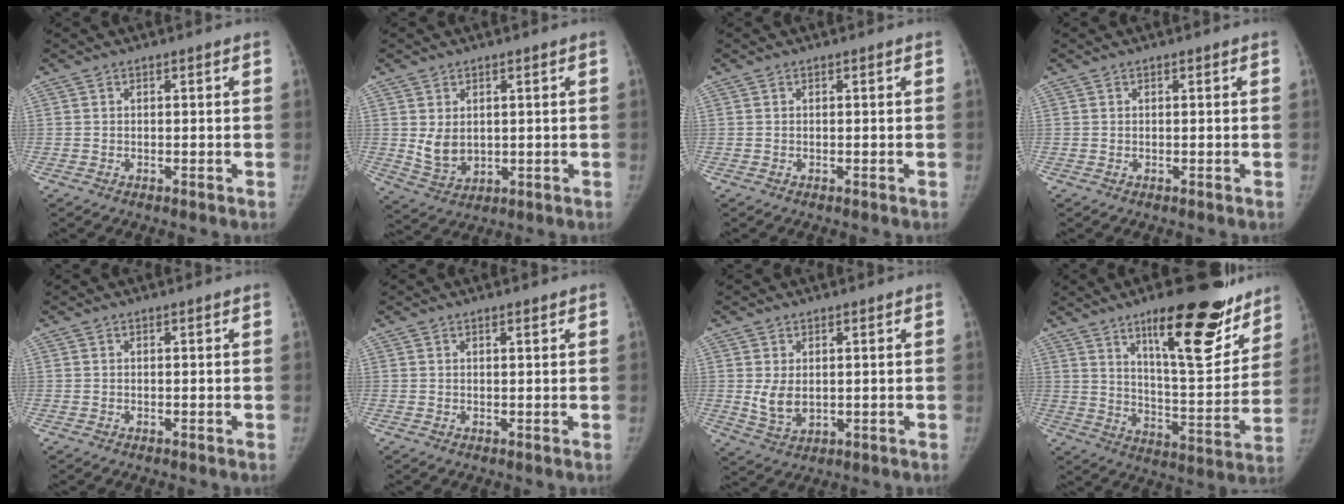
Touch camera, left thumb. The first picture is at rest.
{"total": 5.5, "force": [0.9, 4.0, 3.6], "torque": [-0.052, -0.019, 0.034]}
{"total": 0.0}
{"total": 0.0}
{"total": 0.0}
{"total": 1.0, "force": [0.7, 0.2, 0.6], "torque": [-0.010, -0.004, 0.012]}
{"total": 5.0, "force": [0.6, 3.4, 3.7], "torque": [-0.060, -0.016, 0.022]}
{"total": 22.9, "force": [14.4, 7.0, 16.3], "torque": [-0.186, -0.080, 0.219]}